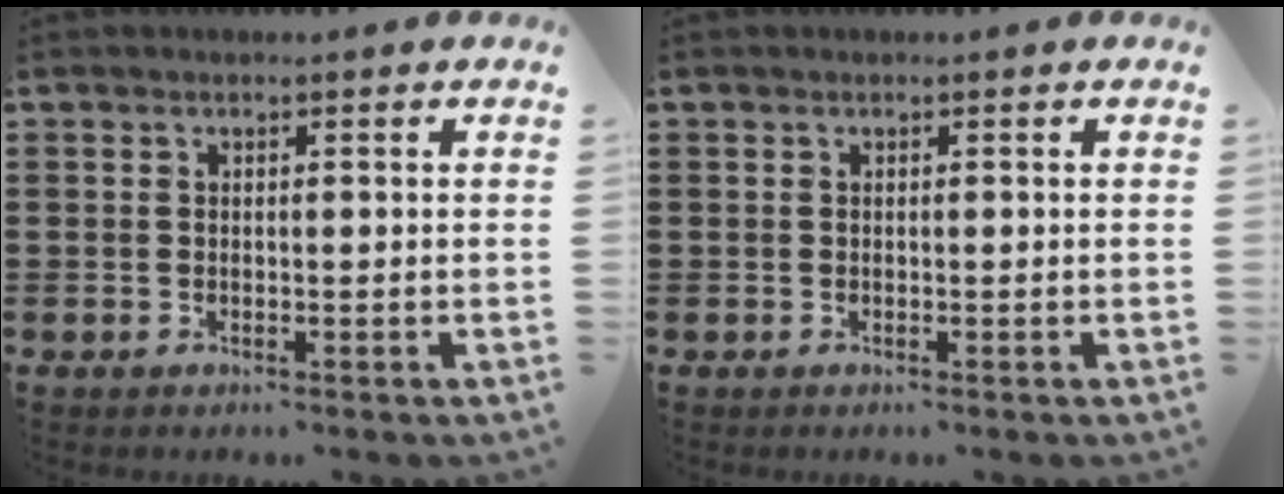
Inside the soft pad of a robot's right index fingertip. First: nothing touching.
{"total": 0.0}